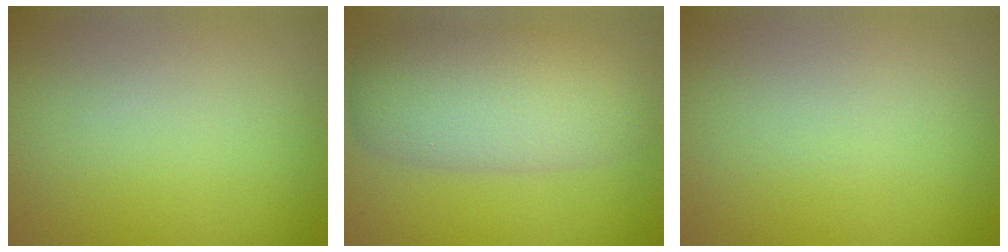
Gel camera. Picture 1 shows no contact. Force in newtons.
{"total": 7.5, "press": 7.5, "slide": 0.2}
{"total": 0.0}